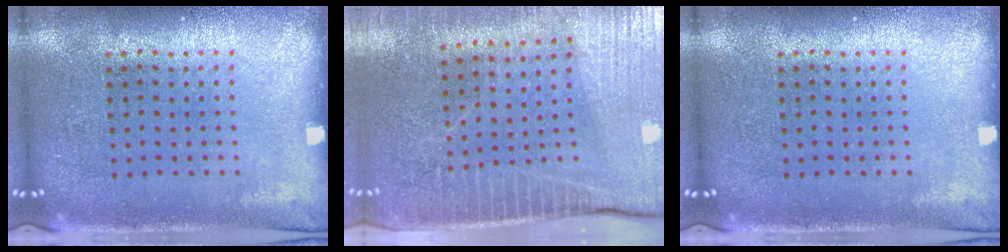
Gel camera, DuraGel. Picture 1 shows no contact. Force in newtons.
{"total": 3.6, "press": 3.5, "slide": 0.9}
{"total": 0.0}